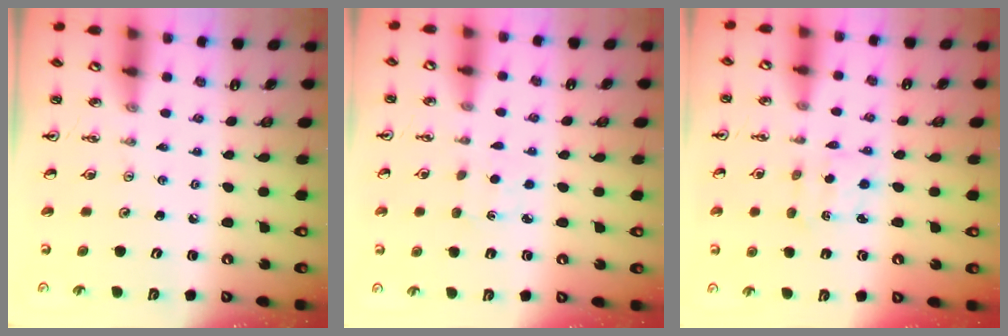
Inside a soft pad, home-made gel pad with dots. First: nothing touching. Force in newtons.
{"total": 1.8, "press": 1.7, "slide": 0.3}
{"total": 2.0, "press": 1.8, "slide": 0.7}